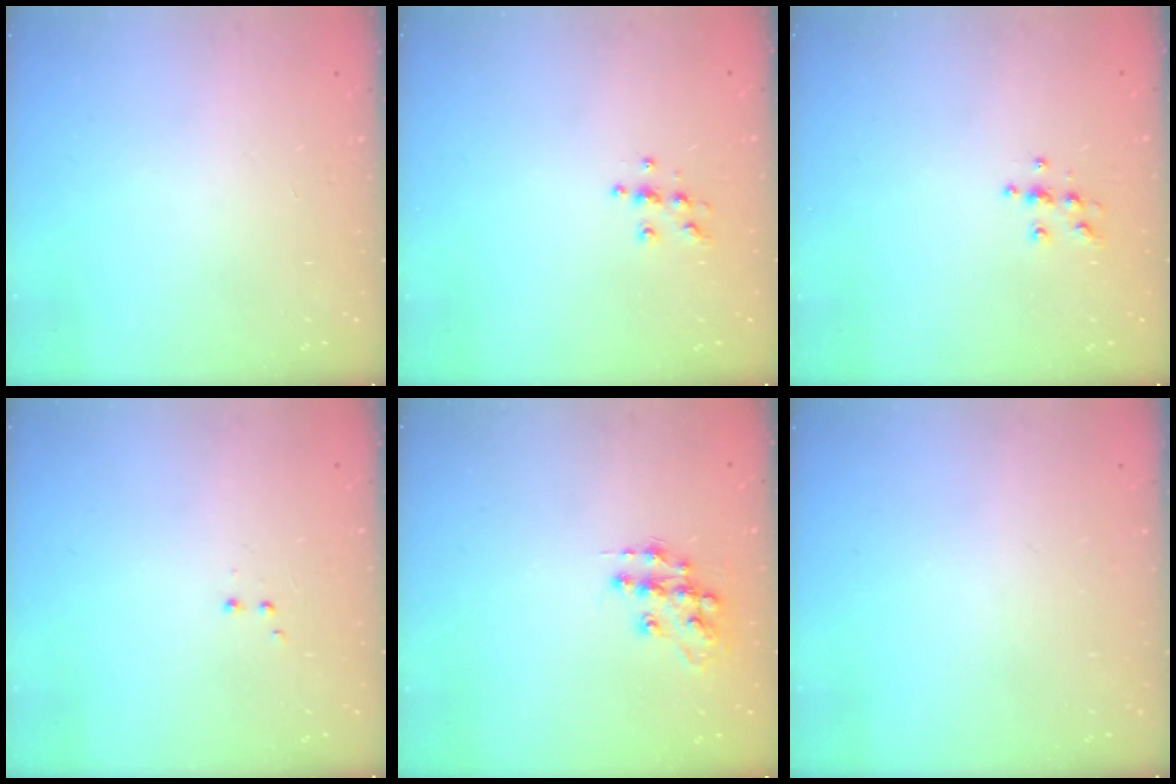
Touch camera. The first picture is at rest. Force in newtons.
{"total": 6.2, "press": 6.1, "slide": 0.6}
{"total": 6.2, "press": 6.1, "slide": 0.6}
{"total": 1.9, "press": 1.8, "slide": 0.5}
{"total": 11.5, "press": 11.5, "slide": 0.7}
{"total": 0.0}